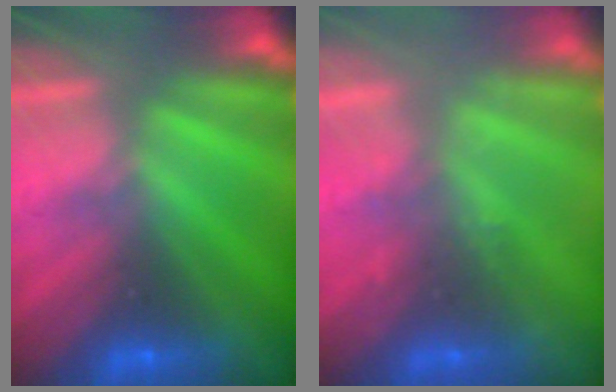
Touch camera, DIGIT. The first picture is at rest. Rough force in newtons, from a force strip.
{"total": 2.3}